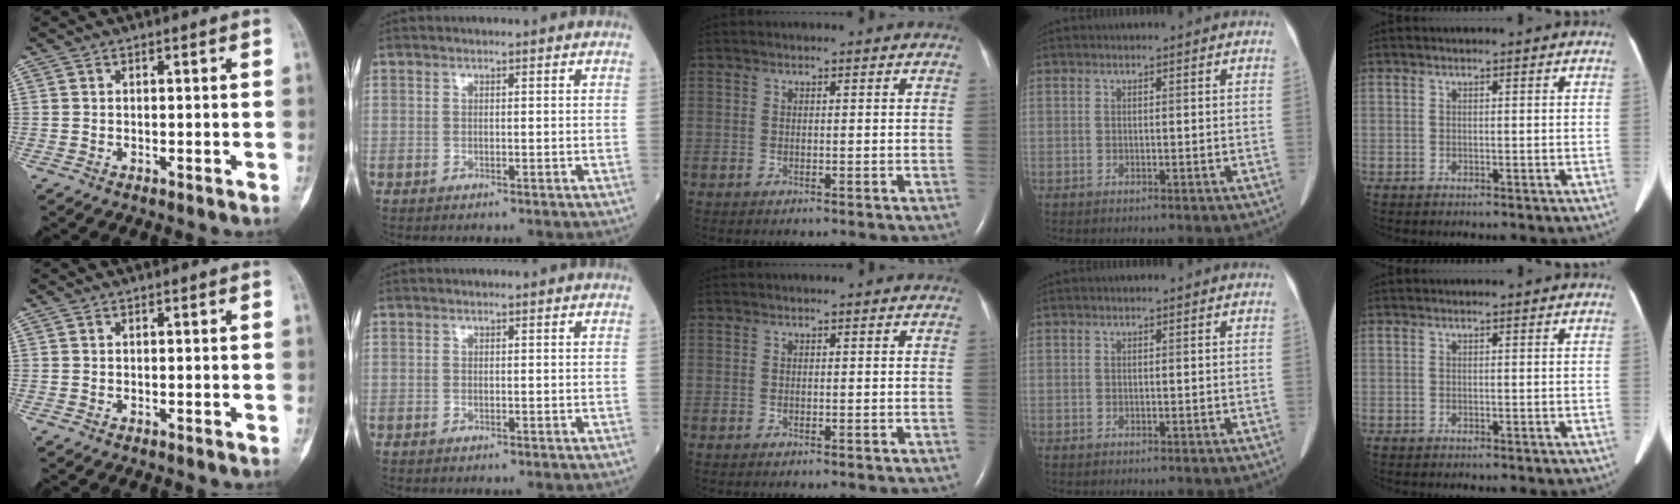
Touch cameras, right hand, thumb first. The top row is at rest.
{}